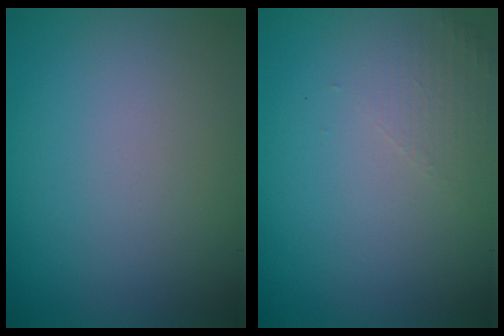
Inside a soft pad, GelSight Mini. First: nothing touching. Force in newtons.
{"total": 1.3, "press": 1.2, "slide": 0.4}